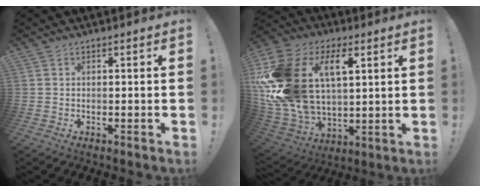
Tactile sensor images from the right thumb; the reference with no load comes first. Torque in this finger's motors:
{"motor_torque": [1.68, 1.71, 2.50, 0.27, 1.05]}